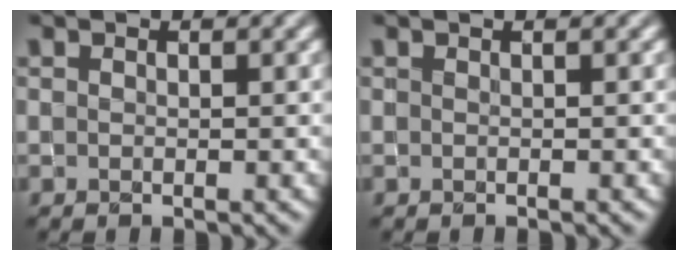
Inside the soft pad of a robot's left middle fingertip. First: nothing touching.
{"total": 0.7, "force": [0.1, 0.1, 0.7], "torque": [-0.011, 0.000, -0.001]}